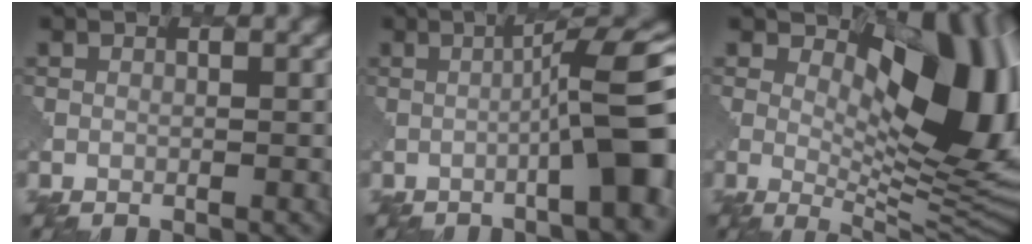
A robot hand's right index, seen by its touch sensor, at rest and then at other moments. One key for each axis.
{"total": 9.4, "fx": -1.3, "fy": 1.7, "fz": 9.2, "tx": -0.102, "ty": 0.017, "tz": -0.024}
{"total": 12.2, "fx": 2.8, "fy": 5.8, "fz": 10.4, "tx": -0.139, "ty": -0.007, "tz": 0.049}